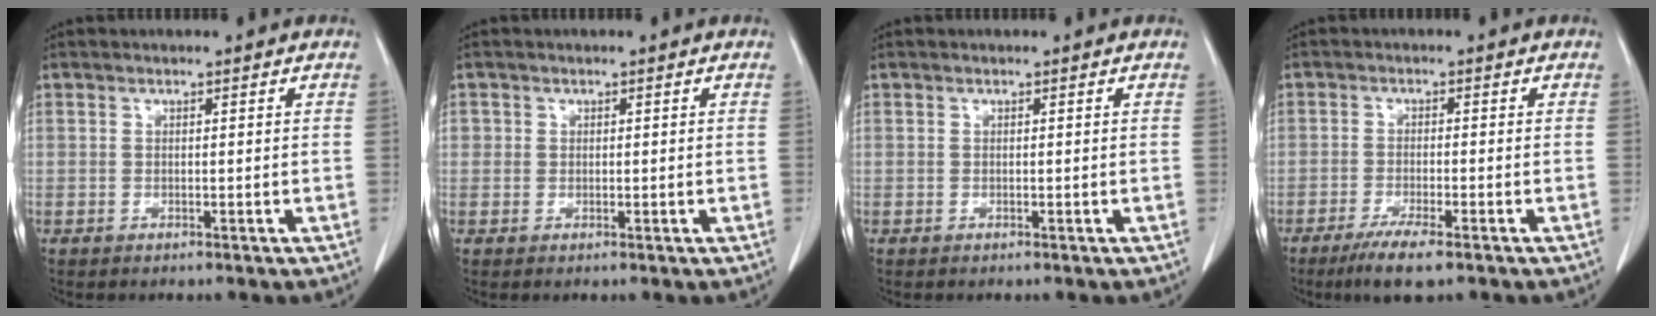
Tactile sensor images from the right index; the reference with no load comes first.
{"total": 1.1, "force": [0.2, 1.0, 0.2], "torque": [0.005, 0.004, 0.002]}
{"total": 0.0}
{"total": 5.5, "force": [-3.7, 0.5, 4.1], "torque": [-0.078, -0.014, -0.063]}